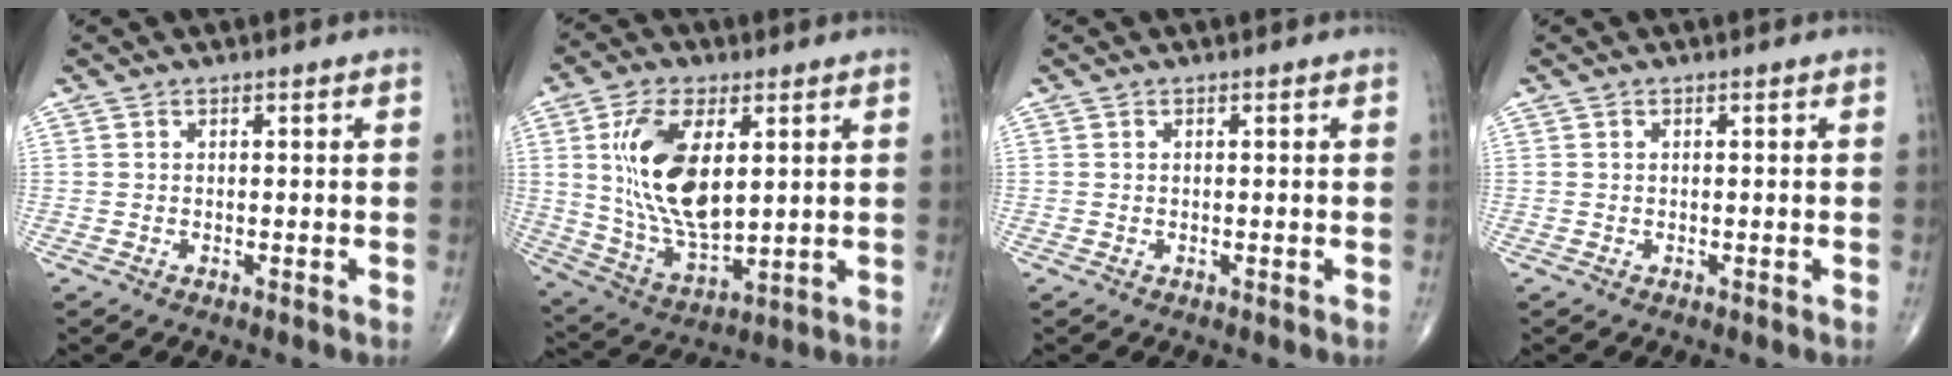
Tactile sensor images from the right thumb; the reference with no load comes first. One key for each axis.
{"total": 17.4, "fx": 3.8, "fy": 8.6, "fz": 14.6, "tx": -0.274, "ty": -0.020, "tz": 0.081}
{"total": 0.0}
{"total": 0.0}